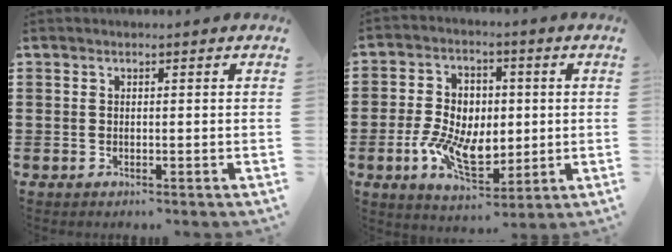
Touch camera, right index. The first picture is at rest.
{"total": 9.4, "force": [-1.3, 6.5, 6.7], "torque": [-0.160, 0.014, -0.025]}